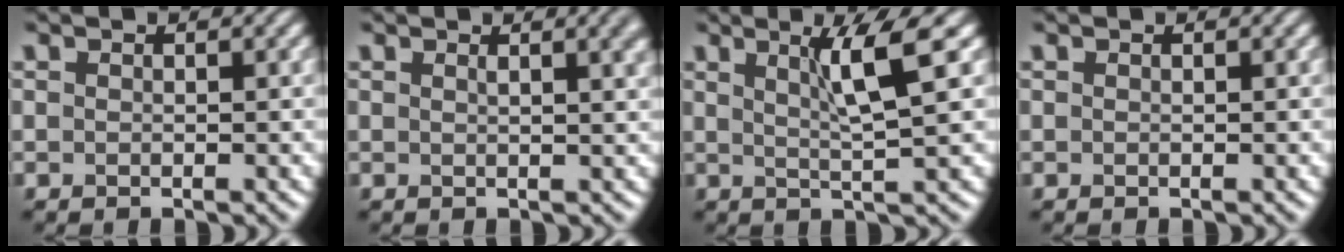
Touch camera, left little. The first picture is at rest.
{"total": 3.5, "force": [1.6, 1.4, 2.8], "torque": [-0.012, 0.009, 0.012]}
{"total": 4.4, "force": [1.6, 0.4, 4.0], "torque": [-0.063, -0.002, 0.030]}
{"total": 0.0}